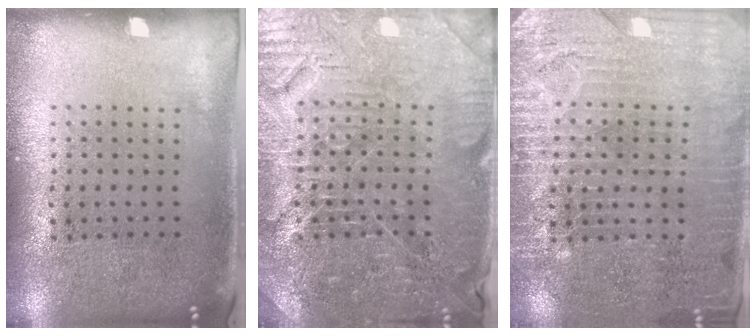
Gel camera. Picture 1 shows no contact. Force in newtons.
{"total": 4.4, "press": 4.2, "slide": 1.3}
{"total": 3.3, "press": 3.1, "slide": 1.2}